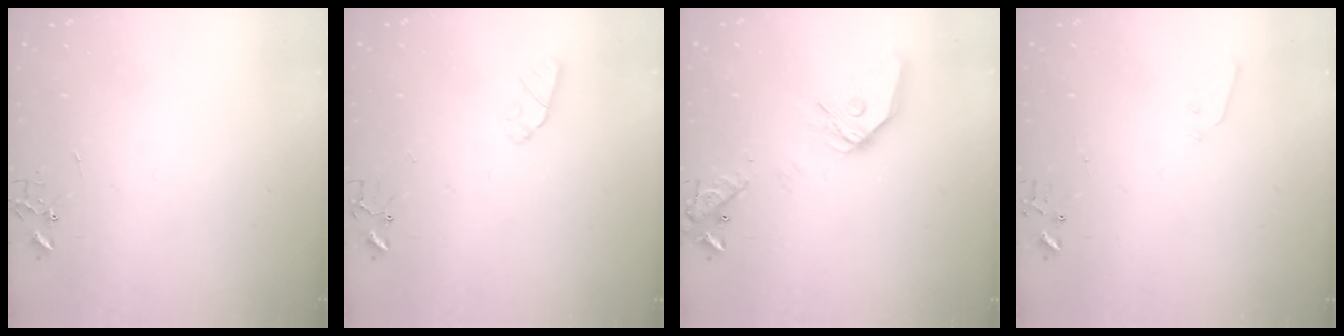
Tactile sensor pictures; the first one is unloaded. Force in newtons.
{"total": 6.2, "press": 6.2, "slide": 0.3}
{"total": 17.0, "press": 16.8, "slide": 2.6}
{"total": 2.9, "press": 2.8, "slide": 0.8}